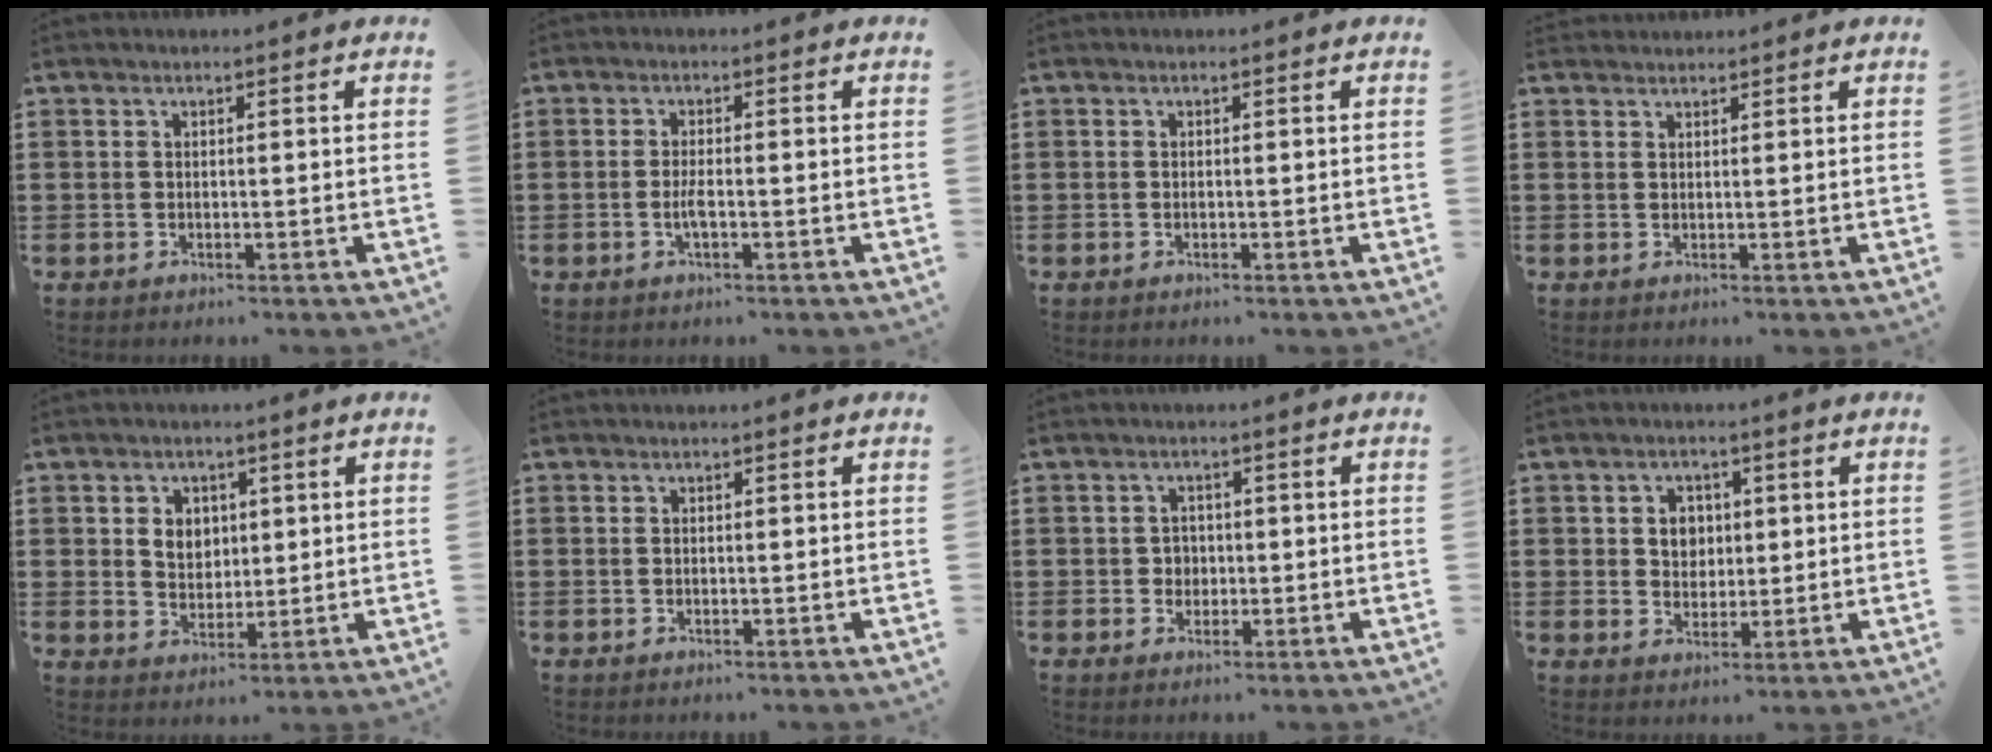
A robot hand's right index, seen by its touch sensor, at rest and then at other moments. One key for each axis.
{"total": 2.4, "fx": -0.7, "fy": 0.5, "fz": 2.2, "tx": -0.048, "ty": -0.003, "tz": -0.015}
{"total": 0.0}
{"total": 1.2, "fx": 1.1, "fy": 0.2, "fz": -0.3, "tx": 0.004, "ty": 0.002, "tz": 0.022}
{"total": 3.7, "fx": 1.1, "fy": 3.2, "fz": 1.6, "tx": -0.036, "ty": 0.008, "tz": 0.016}
{"total": 0.0}
{"total": 1.9, "fx": -0.1, "fy": 1.8, "fz": 0.6, "tx": -0.018, "ty": 0.008, "tz": -0.006}
{"total": 3.6, "fx": 0.8, "fy": 3.2, "fz": 1.5, "tx": -0.043, "ty": 0.013, "tz": 0.009}